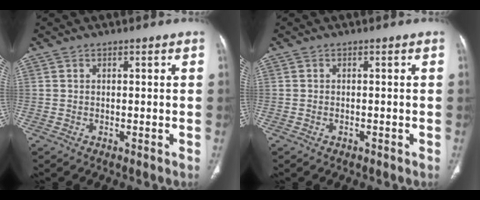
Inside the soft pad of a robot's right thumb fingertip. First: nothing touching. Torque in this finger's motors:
{"motor_torque": [-0.42, -0.12, -0.15, 0.14, 0.04]}